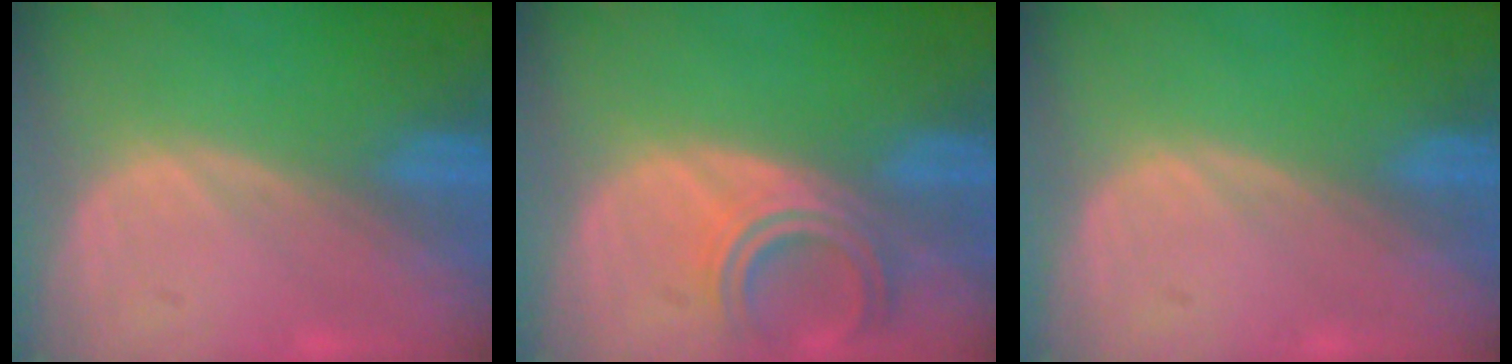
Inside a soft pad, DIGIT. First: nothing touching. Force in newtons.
{"total": 5.5, "press": 5.1, "slide": 2.1}
{"total": 0.0}